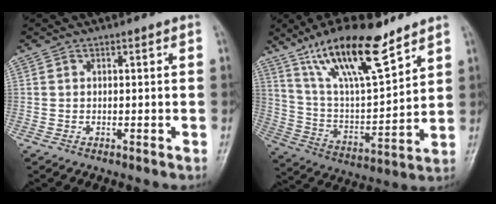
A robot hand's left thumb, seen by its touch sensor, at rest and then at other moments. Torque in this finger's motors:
{"motor_torque": [0.31, 0.32, 1.50, -1.27, 0.39]}